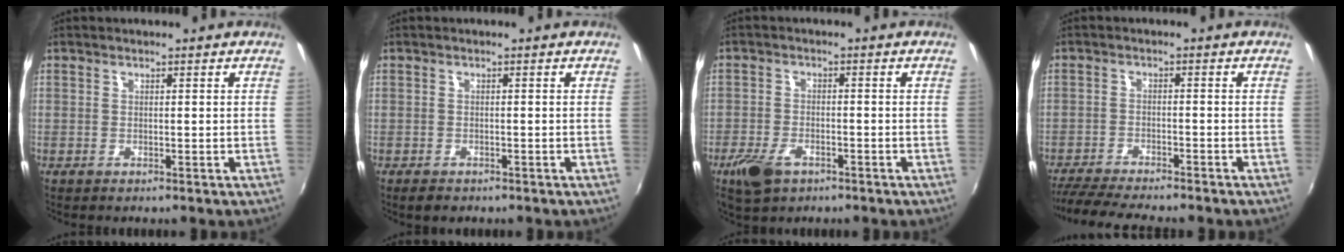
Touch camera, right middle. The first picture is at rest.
{"total": 2.0, "force": [-1.5, 1.1, 0.9], "torque": [-0.019, -0.007, -0.023]}
{"total": 7.2, "force": [-4.3, 3.8, 4.4], "torque": [-0.115, -0.015, -0.078]}
{"total": 10.5, "force": [-9.4, 0.9, 4.5], "torque": [-0.110, -0.024, -0.155]}